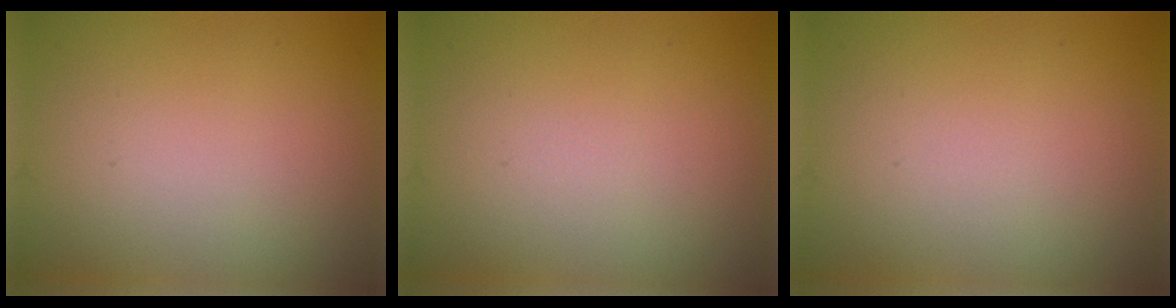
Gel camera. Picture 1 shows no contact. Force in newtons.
{"total": 0.0}
{"total": 0.0}